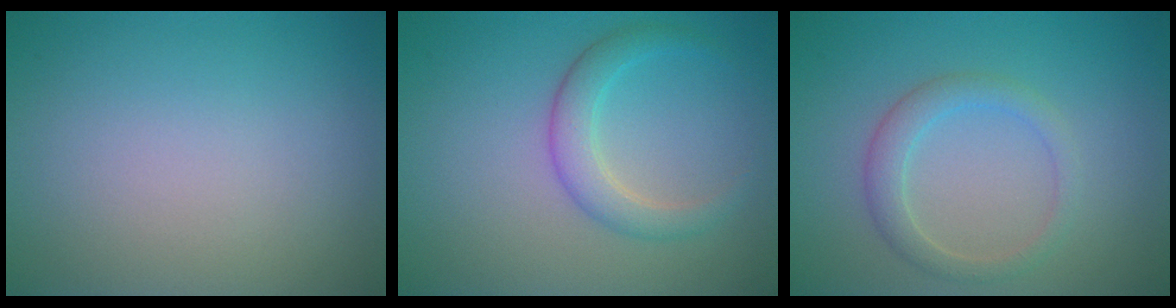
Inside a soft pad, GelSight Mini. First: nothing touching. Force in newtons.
{"total": 2.8, "press": 2.8, "slide": 0.2}
{"total": 2.4, "press": 2.4, "slide": 0.0}